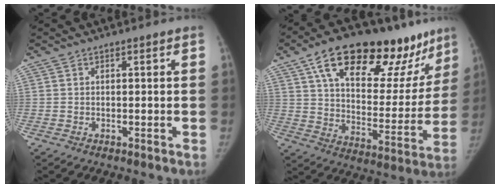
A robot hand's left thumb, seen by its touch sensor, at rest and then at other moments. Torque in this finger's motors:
{"motor_torque": [2.19, 2.07, 1.28, -1.50, 0.48]}